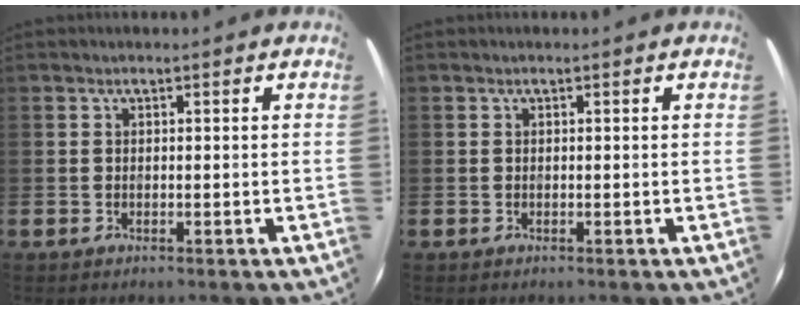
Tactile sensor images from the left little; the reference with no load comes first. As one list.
[{"total": 0.0}]